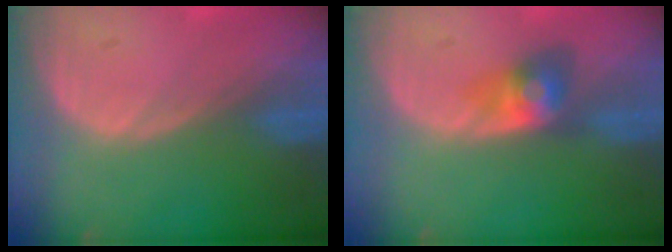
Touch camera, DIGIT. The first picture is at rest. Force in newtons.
{"total": 4.0, "press": 4.0, "slide": 0.2}